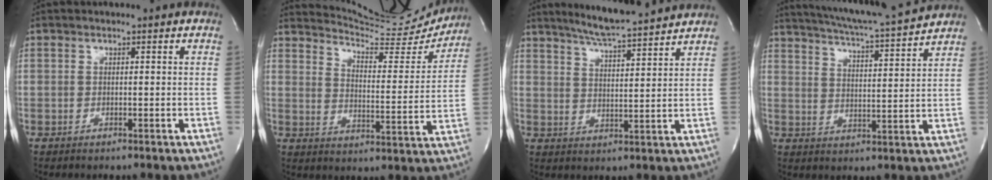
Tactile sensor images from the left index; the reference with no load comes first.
{"total": 16.1, "force": [15.7, 1.6, 2.9], "torque": [-0.046, -0.059, 0.205]}
{"total": 11.8, "force": [10.8, 0.1, 4.9], "torque": [-0.087, 0.010, 0.161]}
{"total": 15.6, "force": [14.4, -0.2, 6.0], "torque": [-0.114, -0.013, 0.206]}